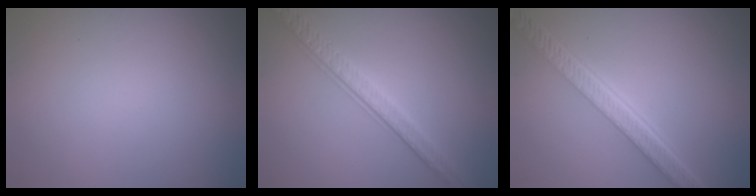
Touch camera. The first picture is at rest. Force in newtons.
{"total": 3.6, "press": 3.2, "slide": 1.7}
{"total": 5.4, "press": 4.2, "slide": 3.4}